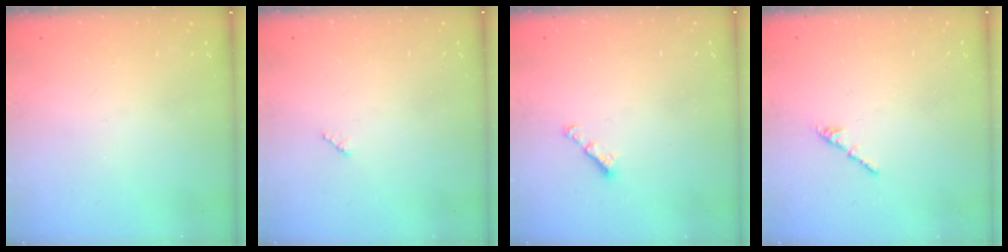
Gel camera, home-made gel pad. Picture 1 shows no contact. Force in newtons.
{"total": 2.5, "press": 2.5, "slide": 0.3}
{"total": 3.0, "press": 2.9, "slide": 0.5}
{"total": 1.3, "press": 1.2, "slide": 0.4}